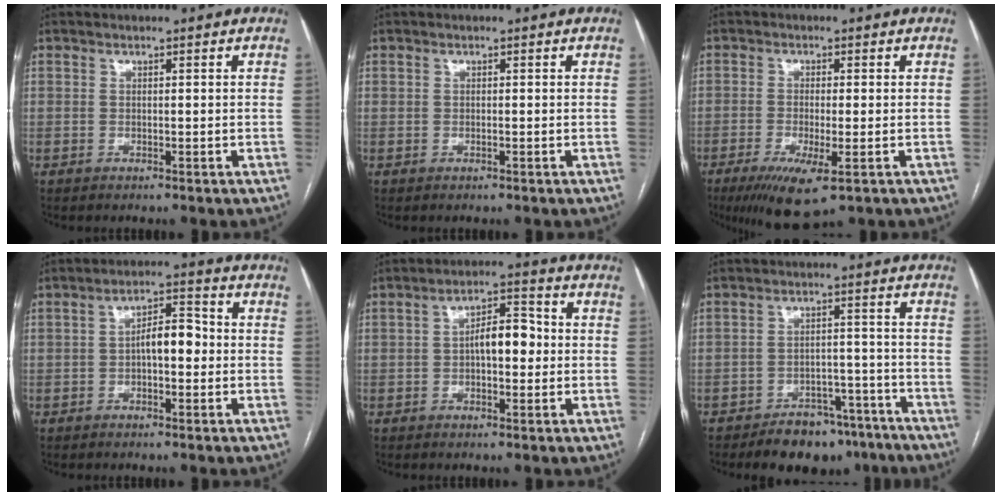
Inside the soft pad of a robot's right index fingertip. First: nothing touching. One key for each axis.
{"total": 0.0}
{"total": 7.8, "fx": -3.9, "fy": 1.5, "fz": 6.6, "tx": -0.114, "ty": -0.023, "tz": -0.061}
{"total": 5.7, "fx": -0.5, "fy": 2.3, "fz": 5.2, "tx": -0.082, "ty": 0.022, "tz": -0.013}
{"total": 6.4, "fx": -0.2, "fy": 2.7, "fz": 5.8, "tx": -0.092, "ty": 0.021, "tz": -0.008}
{"total": 9.8, "fx": -7.8, "fy": 4.9, "fz": 3.5, "tx": -0.025, "ty": 0.019, "tz": -0.117}